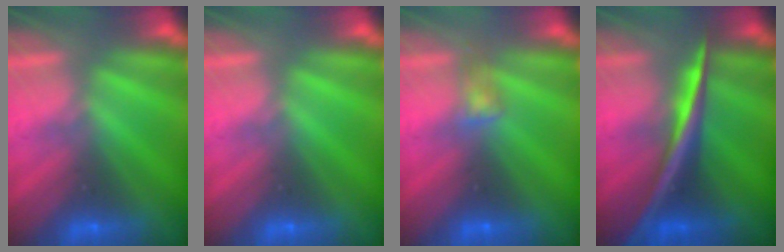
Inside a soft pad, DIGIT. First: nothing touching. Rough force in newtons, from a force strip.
{"total": 0.0}
{"total": 3.2}
{"total": 2.8}